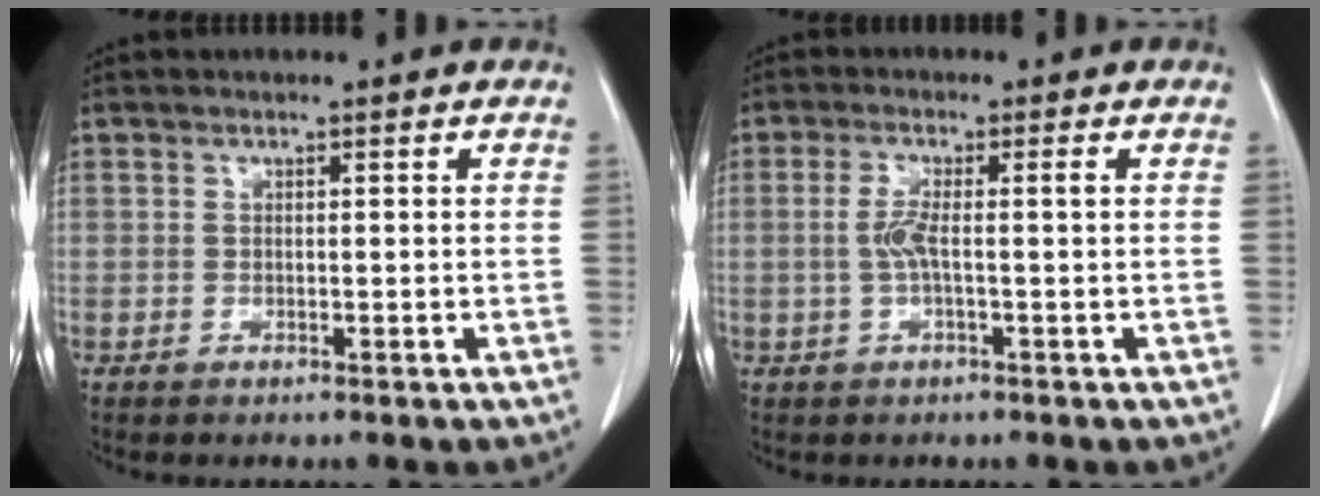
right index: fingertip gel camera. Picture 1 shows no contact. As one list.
[{"total": 3.5, "force": [-0.2, 0.1, 3.4], "torque": [-0.079, 0.008, -0.005]}]